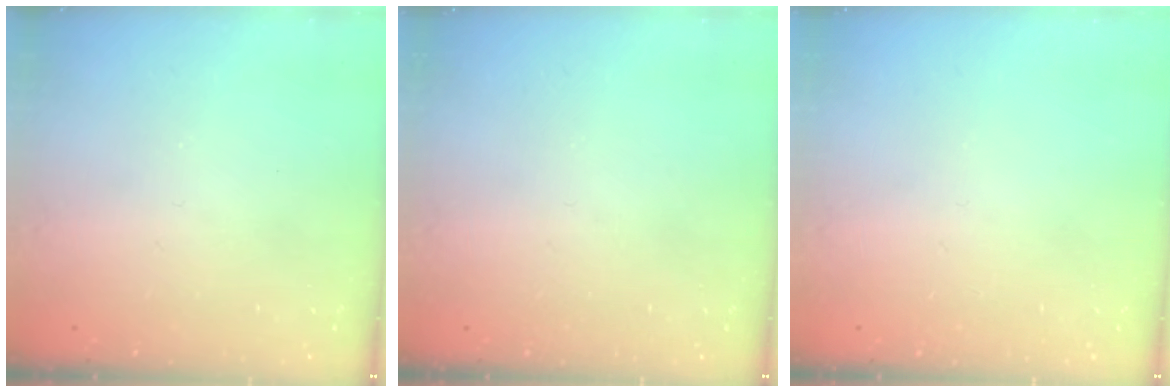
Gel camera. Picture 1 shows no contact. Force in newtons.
{"total": 0.0}
{"total": 0.0}